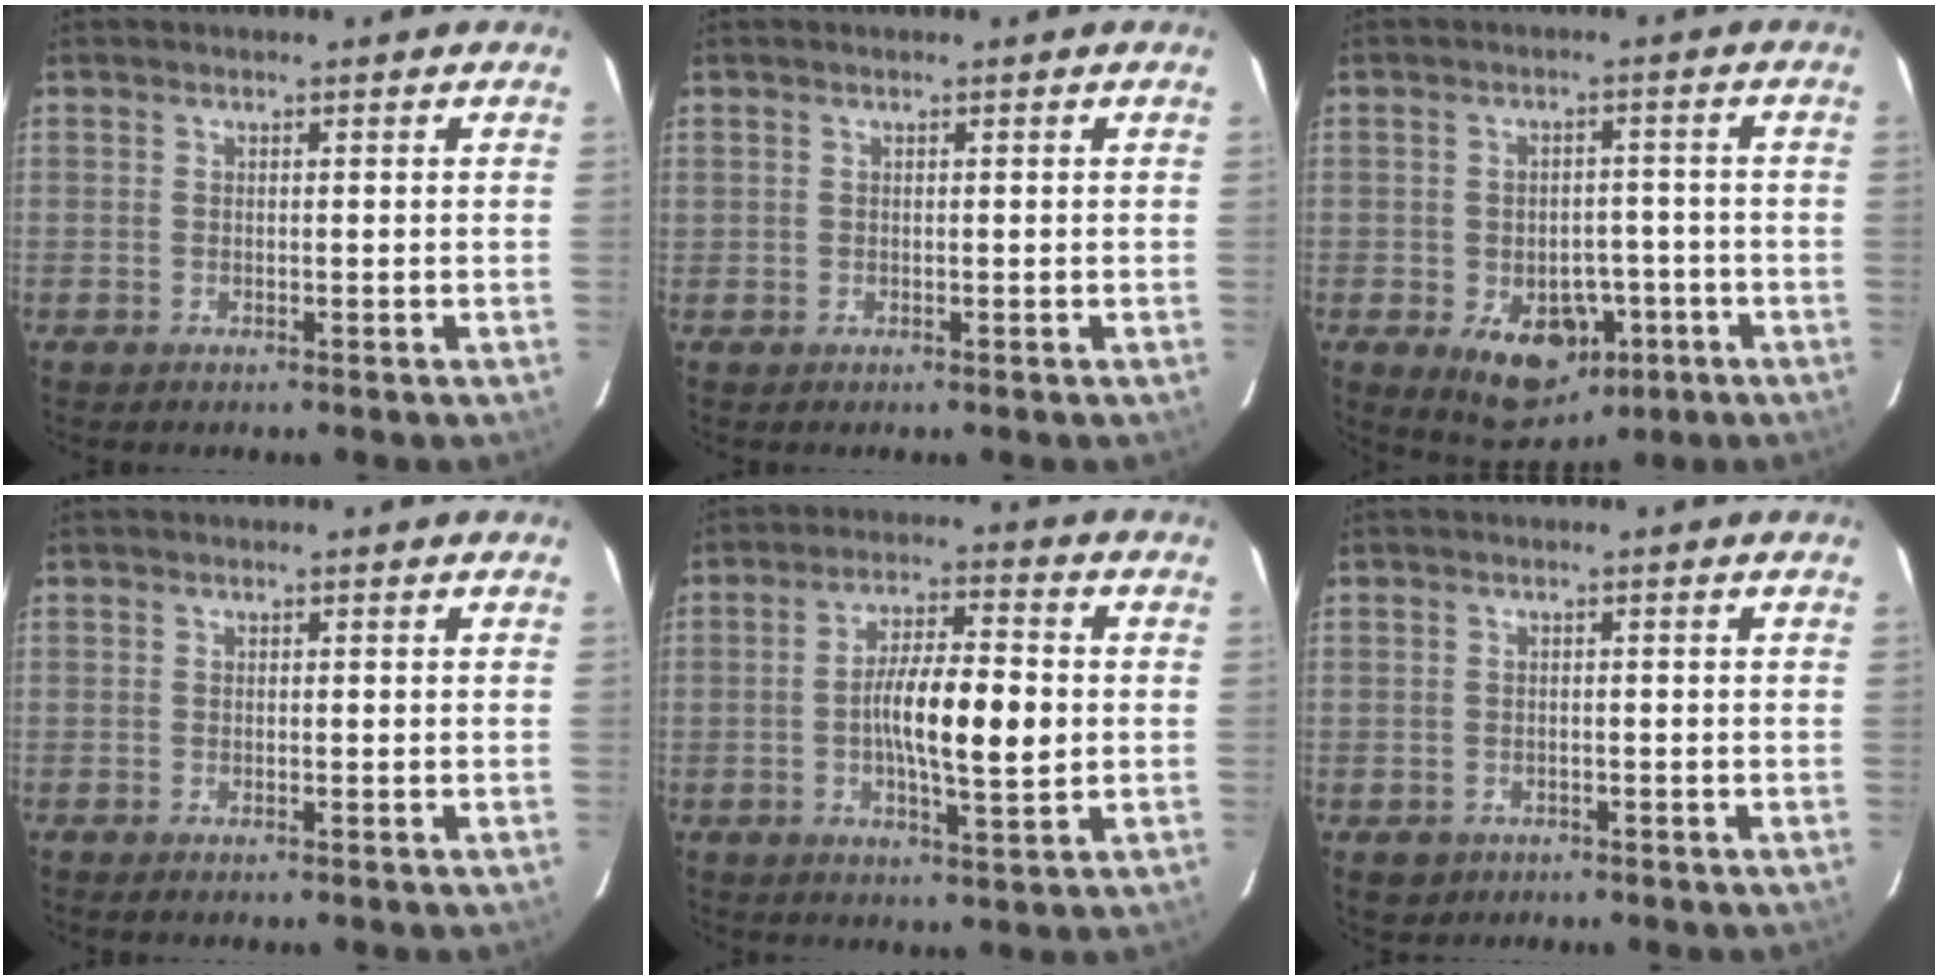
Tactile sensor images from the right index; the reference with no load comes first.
{"total": 0.0}
{"total": 9.7, "force": [-4.2, 6.4, 6.0], "torque": [-0.085, 0.004, -0.051]}
{"total": 0.5, "force": [-0.4, 0.0, 0.3], "torque": [-0.010, -0.002, -0.008]}
{"total": 10.5, "force": [-0.7, 2.0, 10.2], "torque": [-0.179, 0.006, -0.015]}
{"total": 2.8, "force": [-1.2, 2.5, 0.2], "torque": [-0.002, 0.008, -0.013]}